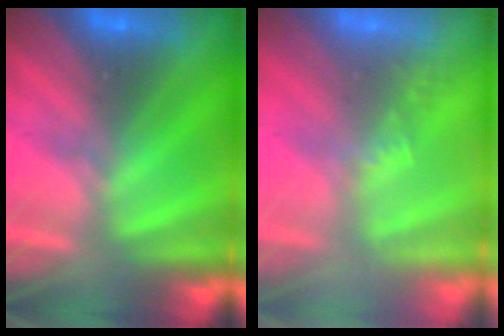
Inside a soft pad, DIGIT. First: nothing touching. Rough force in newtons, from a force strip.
{"total": 2.2}